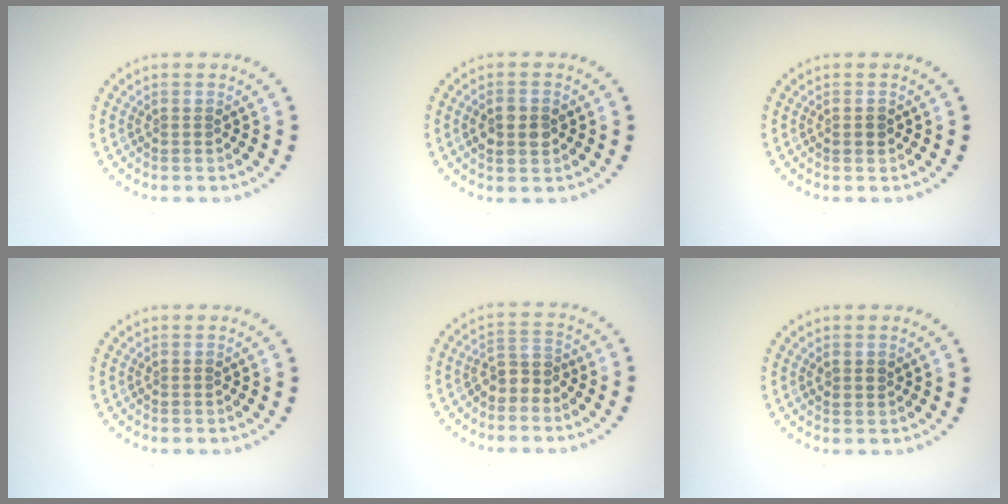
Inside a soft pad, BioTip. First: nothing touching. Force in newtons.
{"total": 2.3, "press": 2.3, "slide": 0.1}
{"total": 1.1, "press": 1.1, "slide": 0.0}
{"total": 0.0}
{"total": 2.3, "press": 2.0, "slide": 1.3}
{"total": 1.0, "press": 1.0, "slide": 0.4}